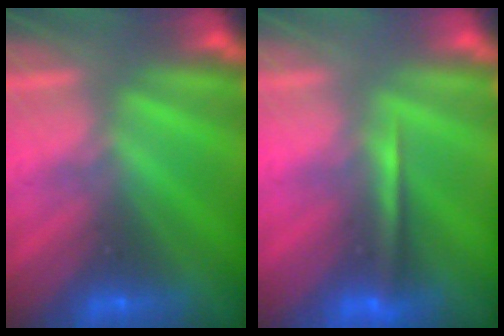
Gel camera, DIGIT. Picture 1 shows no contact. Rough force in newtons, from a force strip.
{"total": 1.3}